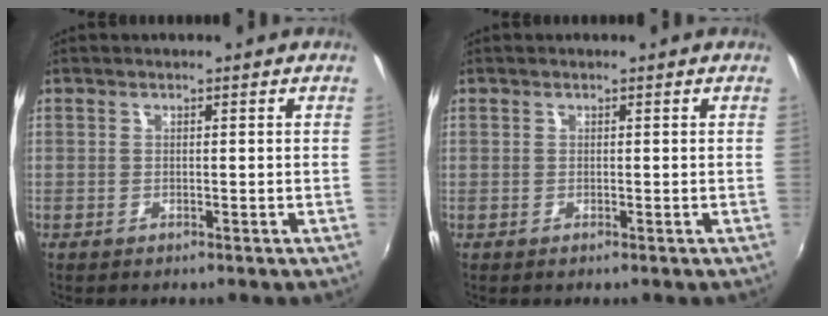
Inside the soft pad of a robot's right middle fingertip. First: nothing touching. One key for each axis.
{"total": 0.0}